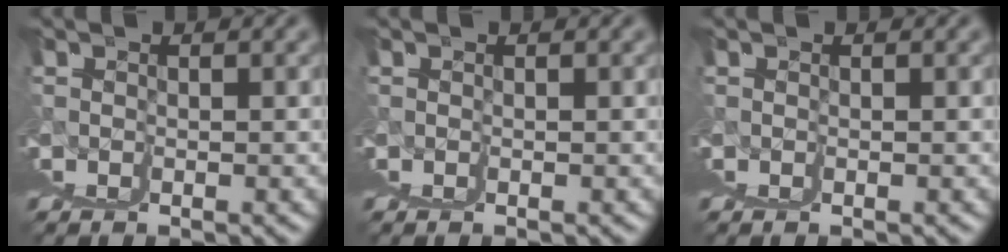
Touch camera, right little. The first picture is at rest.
{"total": 0.0}
{"total": 0.0}